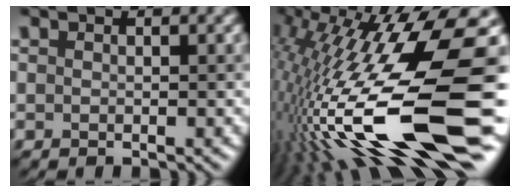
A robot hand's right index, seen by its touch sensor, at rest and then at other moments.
{"total": 18.4, "force": [-2.5, 4.8, 17.5], "torque": [-0.325, 0.015, -0.048]}